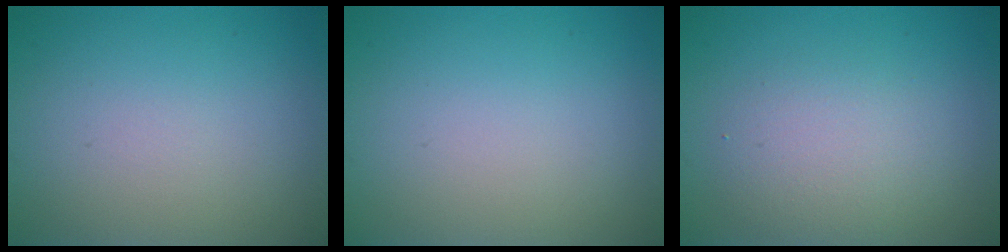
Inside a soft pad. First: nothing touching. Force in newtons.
{"total": 0.0}
{"total": 4.0, "press": 4.0, "slide": 0.2}